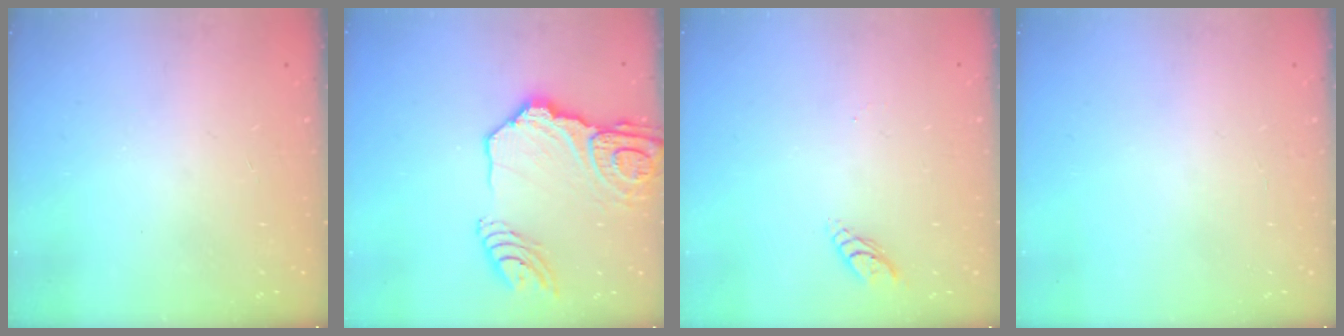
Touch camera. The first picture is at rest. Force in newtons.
{"total": 20.3, "press": 20.1, "slide": 2.6}
{"total": 4.4, "press": 4.4, "slide": 0.6}
{"total": 1.8, "press": 1.8, "slide": 0.1}